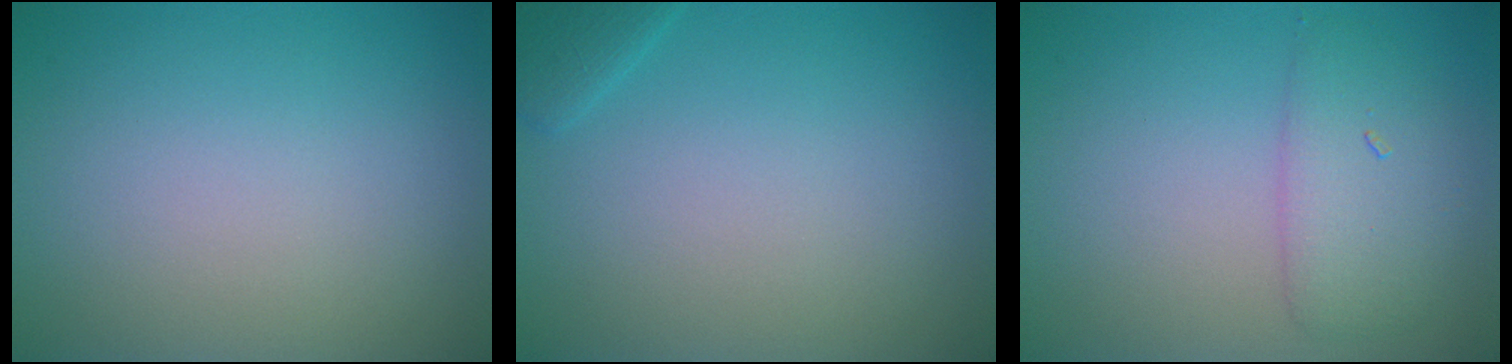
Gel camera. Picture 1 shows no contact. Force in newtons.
{"total": 1.4, "press": 1.4, "slide": 0.1}
{"total": 3.0, "press": 3.0, "slide": 0.1}